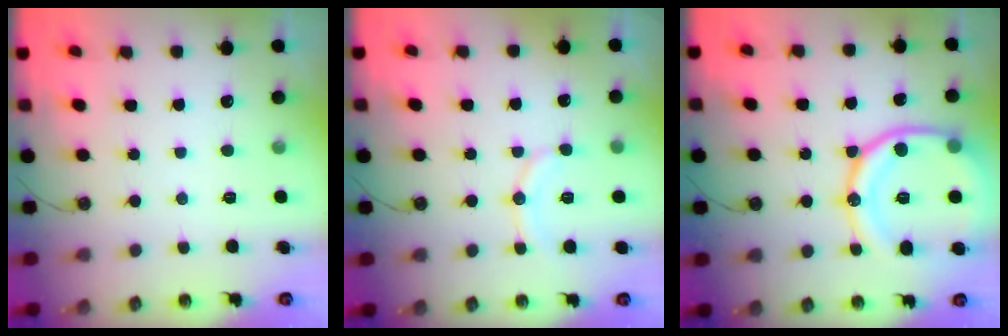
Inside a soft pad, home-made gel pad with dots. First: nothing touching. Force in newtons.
{"total": 10.0, "press": 9.7, "slide": 2.3}
{"total": 20.7, "press": 20.5, "slide": 2.4}